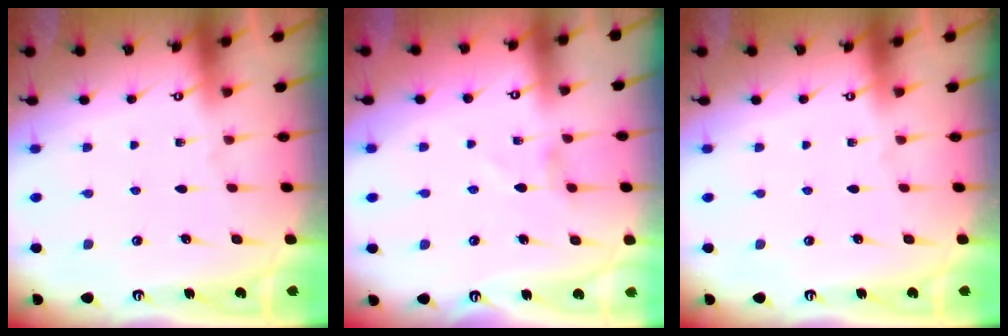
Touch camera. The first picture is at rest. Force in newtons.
{"total": 1.6, "press": 1.5, "slide": 0.3}
{"total": 0.0}